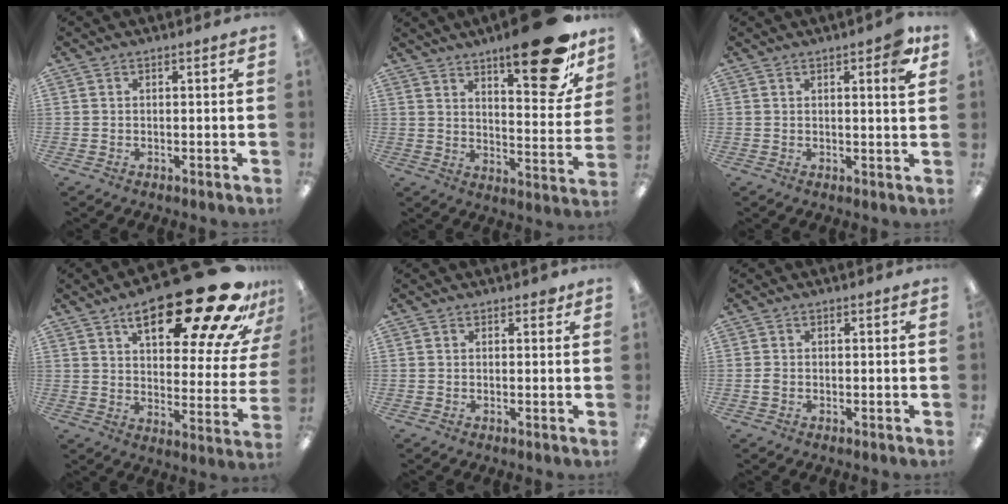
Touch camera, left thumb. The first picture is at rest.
{"total": 19.7, "force": [12.8, 6.5, 13.5], "torque": [-0.171, -0.081, 0.202]}
{"total": 5.3, "force": [2.5, 1.3, 4.5], "torque": [-0.061, -0.008, 0.036]}
{"total": 29.0, "force": [18.0, 10.0, 20.4], "torque": [-0.280, -0.117, 0.281]}
{"total": 1.3, "force": [0.7, 0.8, 0.8], "torque": [-0.008, -0.001, 0.010]}
{"total": 1.5, "force": [-0.4, 1.1, 1.0], "torque": [-0.018, 0.003, -0.009]}